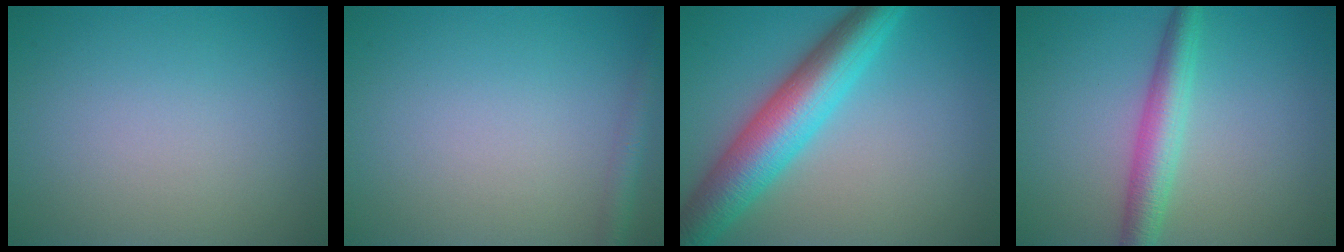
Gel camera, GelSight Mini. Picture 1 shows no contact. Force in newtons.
{"total": 1.8, "press": 1.8, "slide": 0.1}
{"total": 8.3, "press": 8.3, "slide": 0.1}
{"total": 4.0, "press": 4.0, "slide": 0.0}